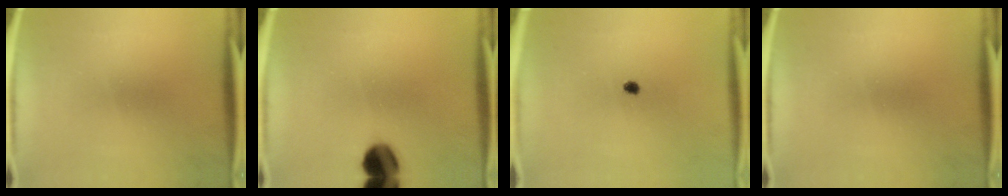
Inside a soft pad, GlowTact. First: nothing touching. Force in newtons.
{"total": 9.0}
{"total": 1.2}
{"total": 0.0}